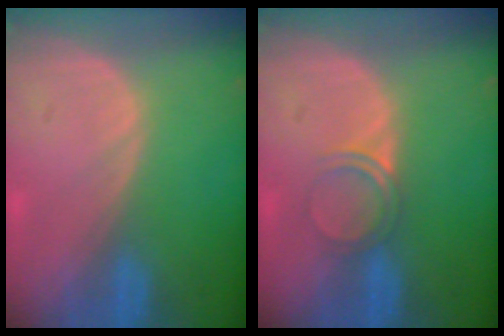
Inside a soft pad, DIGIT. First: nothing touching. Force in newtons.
{"total": 2.9, "press": 2.6, "slide": 1.1}